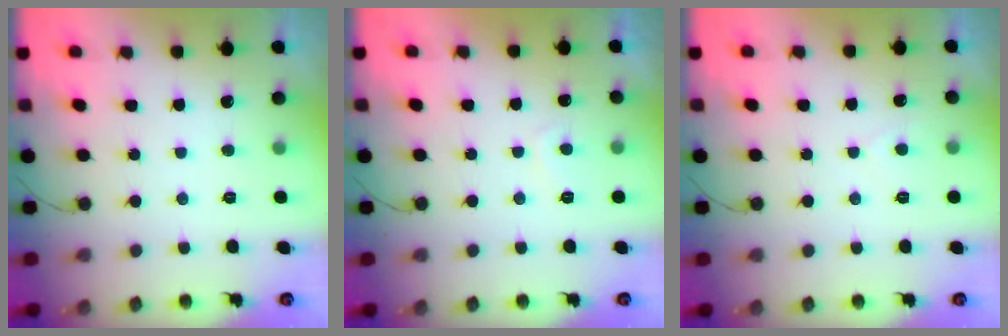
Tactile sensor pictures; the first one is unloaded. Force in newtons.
{"total": 1.6, "press": 1.4, "slide": 0.7}
{"total": 1.6, "press": 1.6, "slide": 0.2}